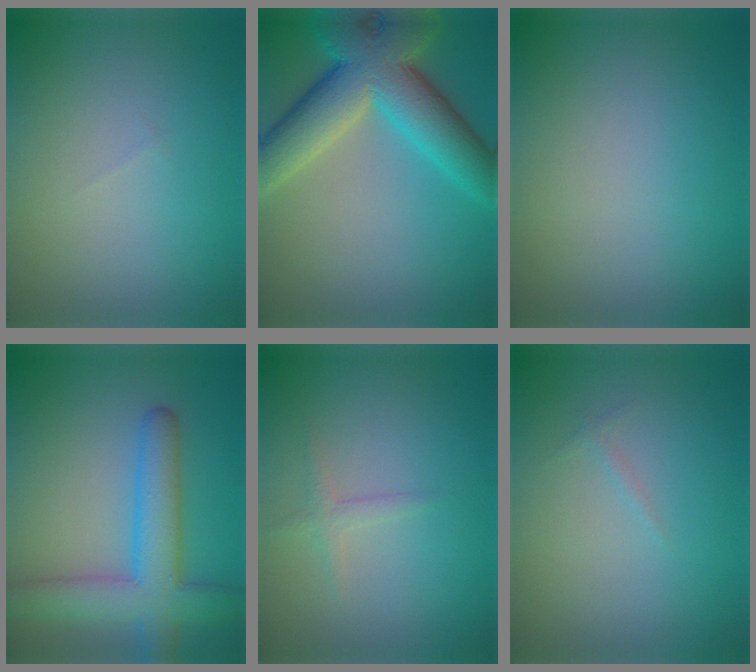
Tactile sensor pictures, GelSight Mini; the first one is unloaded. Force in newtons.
{"total": 10.3, "press": 10.3, "slide": 0.6}
{"total": 0.0}
{"total": 6.6, "press": 6.6, "slide": 0.4}
{"total": 1.1, "press": 1.1, "slide": 0.1}
{"total": 0.5, "press": 0.5, "slide": 0.0}